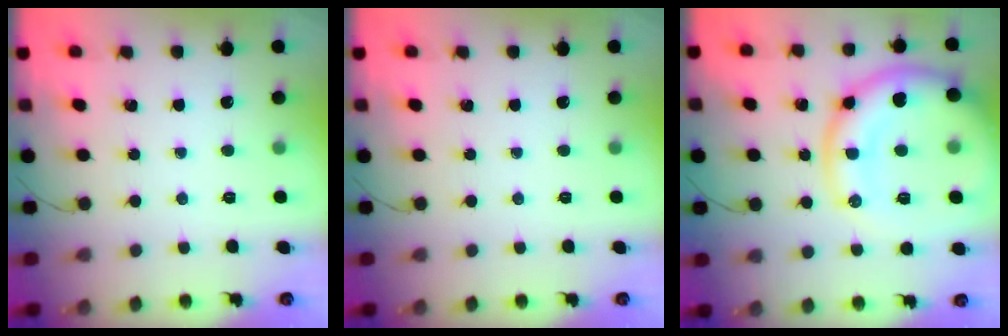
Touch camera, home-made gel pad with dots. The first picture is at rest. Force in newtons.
{"total": 0.0}
{"total": 18.3, "press": 18.2, "slide": 2.2}